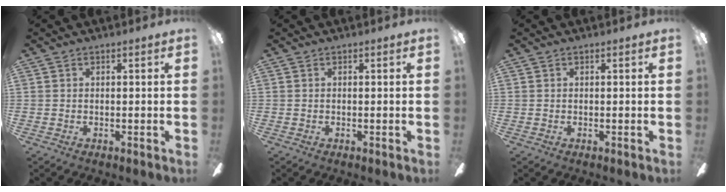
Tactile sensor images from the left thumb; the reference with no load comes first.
{"total": 0.0}
{"total": 0.0}